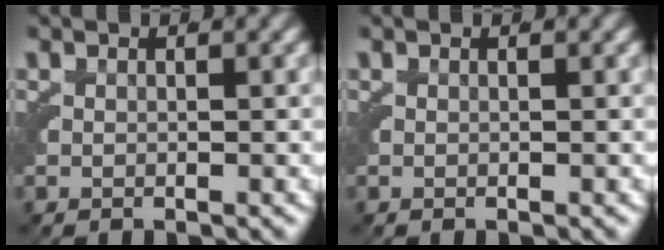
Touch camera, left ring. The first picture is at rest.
{"total": 0.0}